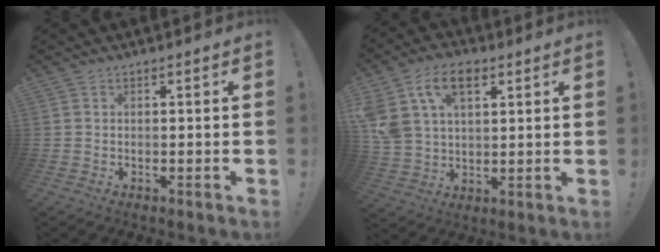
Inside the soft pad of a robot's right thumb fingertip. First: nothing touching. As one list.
[{"total": 14.8, "force": [6.8, 9.5, 9.1], "torque": [-0.169, -0.018, 0.125]}]